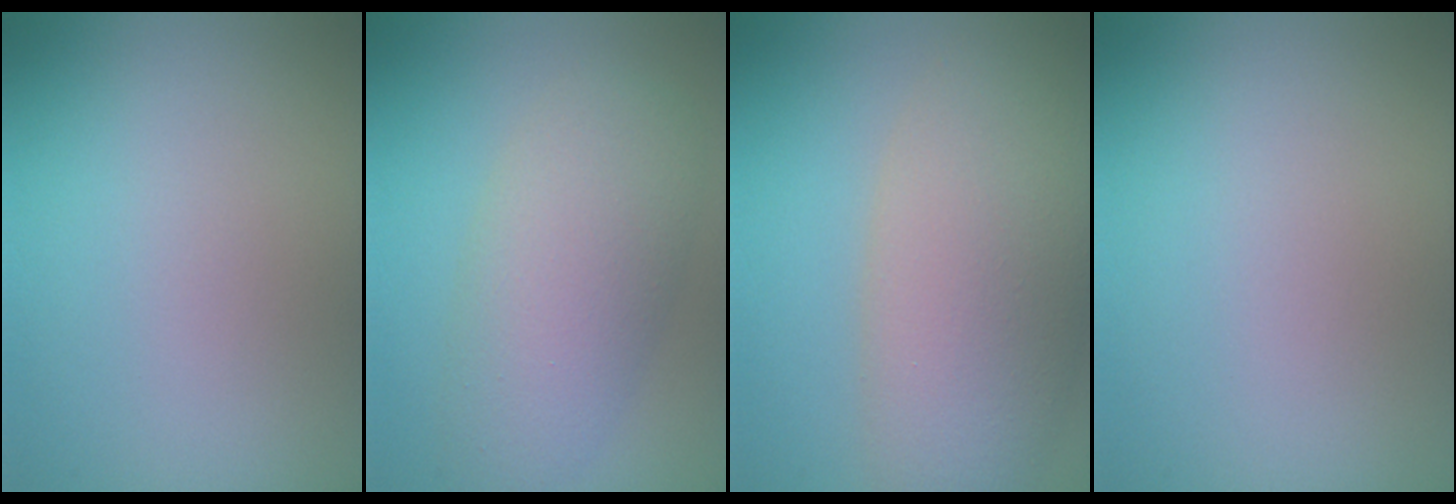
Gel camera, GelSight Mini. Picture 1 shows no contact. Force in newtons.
{"total": 5.6, "press": 5.6, "slide": 0.2}
{"total": 7.7, "press": 7.7, "slide": 0.4}
{"total": 0.0}